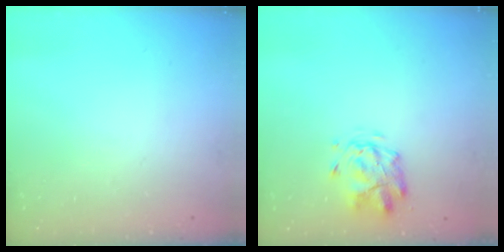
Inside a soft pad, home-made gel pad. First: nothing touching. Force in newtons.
{"total": 2.8, "press": 2.4, "slide": 1.5}